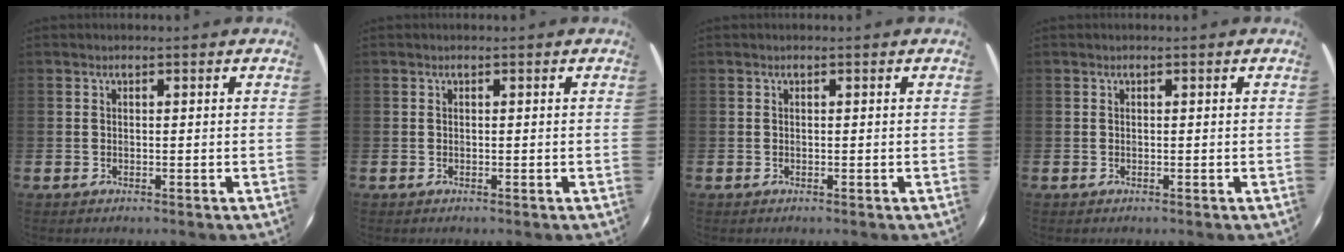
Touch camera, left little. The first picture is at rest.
{"total": 0.0}
{"total": 0.0}
{"total": 0.0}